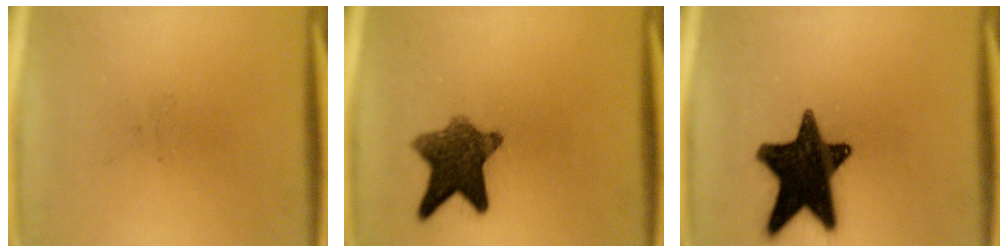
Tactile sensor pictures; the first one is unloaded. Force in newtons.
{"total": 9.0}
{"total": 17.7}